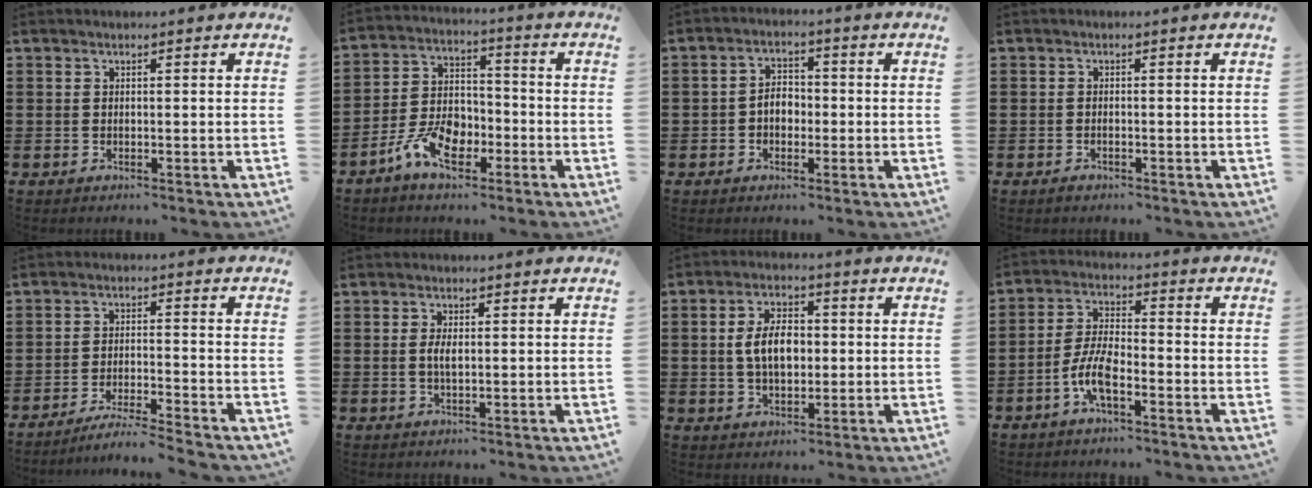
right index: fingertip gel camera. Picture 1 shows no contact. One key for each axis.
{"total": 7.7, "fx": -3.9, "fy": 4.8, "fz": 4.6, "tx": -0.111, "ty": 0.013, "tz": -0.077}
{"total": 3.5, "fx": -0.8, "fy": 2.5, "fz": 2.4, "tx": -0.048, "ty": 0.006, "tz": -0.017}
{"total": 0.7, "fx": -0.5, "fy": 0.1, "fz": 0.4, "tx": -0.010, "ty": -0.007, "tz": -0.009}
{"total": 4.3, "fx": -4.1, "fy": -0.6, "fz": 1.1, "tx": -0.028, "ty": -0.009, "tz": -0.084}
{"total": 2.6, "fx": 0.2, "fy": 1.0, "fz": 2.4, "tx": -0.056, "ty": -0.001, "tz": 0.000}
{"total": 6.8, "fx": 0.1, "fy": 3.9, "fz": 5.6, "tx": -0.101, "ty": 0.005, "tz": -0.005}
{"total": 6.9, "fx": -3.1, "fy": 2.2, "fz": 5.7, "tx": -0.137, "ty": -0.008, "tz": -0.062}